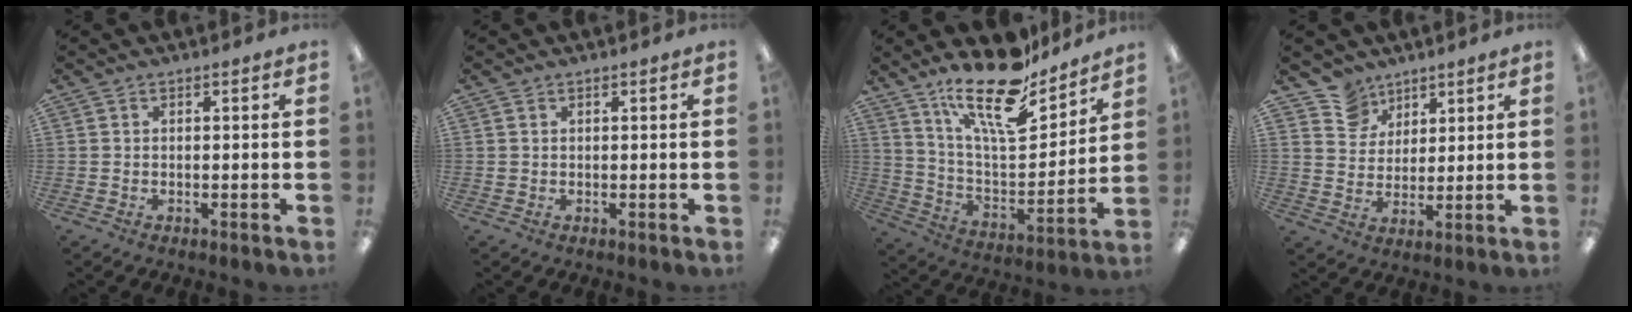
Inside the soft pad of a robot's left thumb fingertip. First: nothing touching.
{"total": 0.7, "force": [0.3, 0.6, 0.0], "torque": [-0.001, 0.003, 0.006]}
{"total": 20.7, "force": [15.6, 6.9, 11.7], "torque": [-0.201, -0.103, 0.266]}
{"total": 8.0, "force": [5.9, 5.3, 0.3], "torque": [-0.026, -0.034, 0.118]}